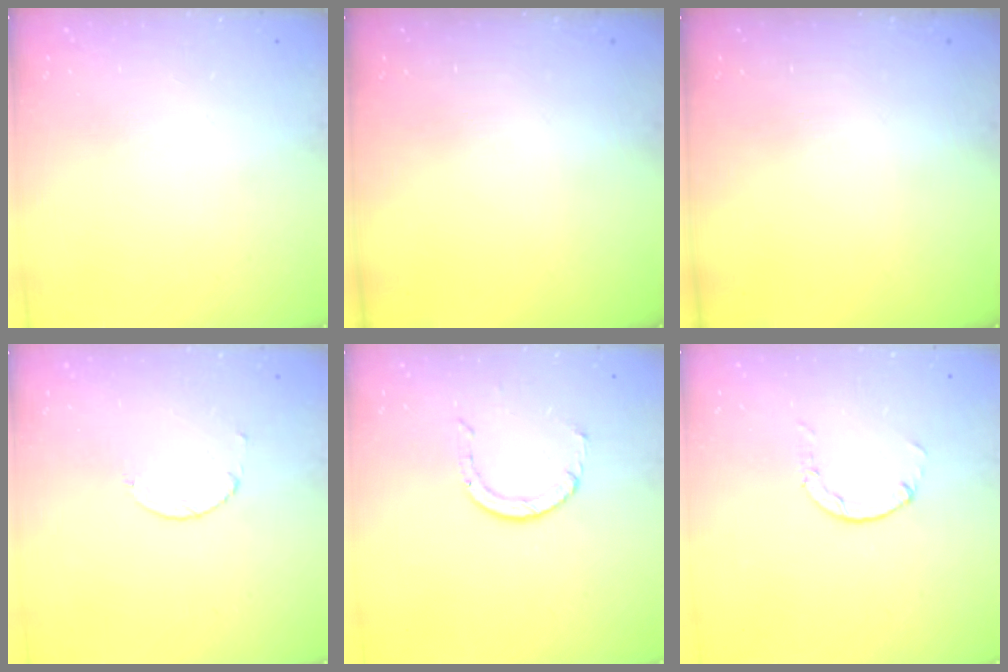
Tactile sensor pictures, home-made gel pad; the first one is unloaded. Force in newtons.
{"total": 0.0}
{"total": 0.0}
{"total": 2.3, "press": 2.3, "slide": 0.3}
{"total": 3.6, "press": 3.6, "slide": 0.4}
{"total": 0.6, "press": 0.6, "slide": 0.2}